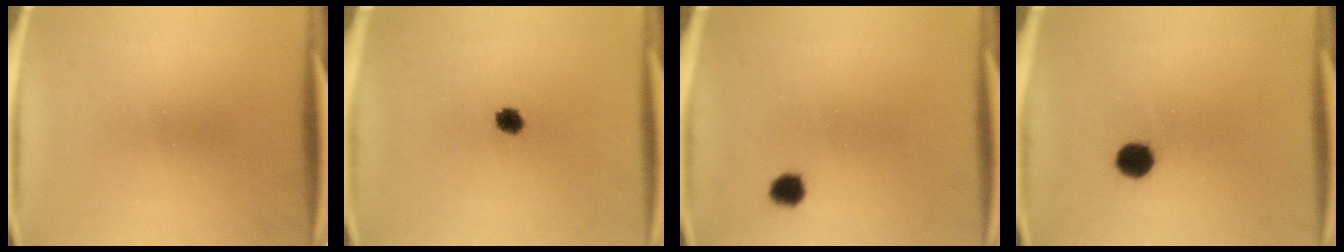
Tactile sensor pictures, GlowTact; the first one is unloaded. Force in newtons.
{"total": 3.0}
{"total": 2.7}
{"total": 4.7}